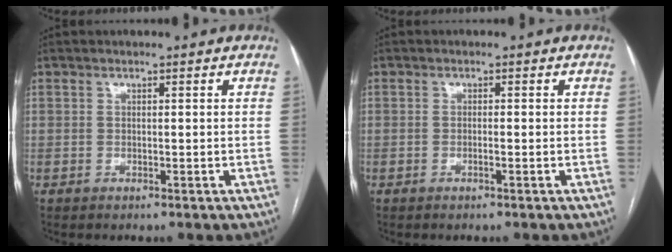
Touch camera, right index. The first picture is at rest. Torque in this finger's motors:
{"motor_torque": [-0.46, 0.34, -0.03, 0.00]}